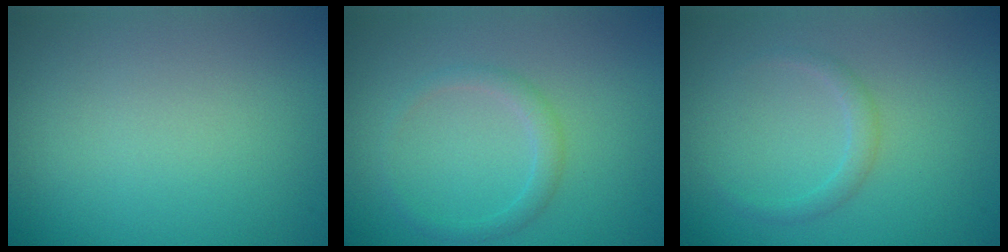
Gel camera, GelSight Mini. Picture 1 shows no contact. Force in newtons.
{"total": 1.5, "press": 1.5, "slide": 0.1}
{"total": 1.2, "press": 1.2, "slide": 0.1}